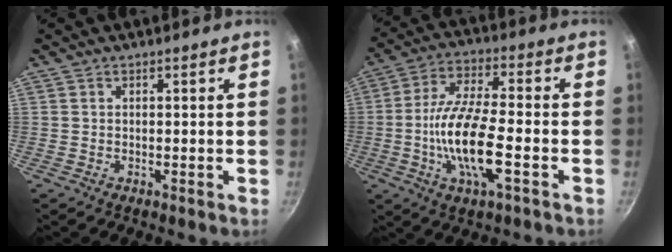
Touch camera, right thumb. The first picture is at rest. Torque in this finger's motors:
{"motor_torque": [2.00, 2.89, 2.01, -0.77, 0.81]}